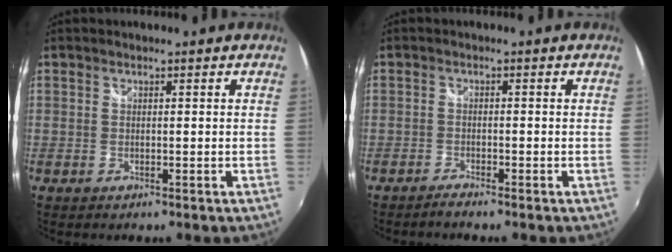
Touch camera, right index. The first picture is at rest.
{"total": 1.5, "force": [-1.5, 0.0, 0.4], "torque": [-0.018, -0.003, -0.031]}